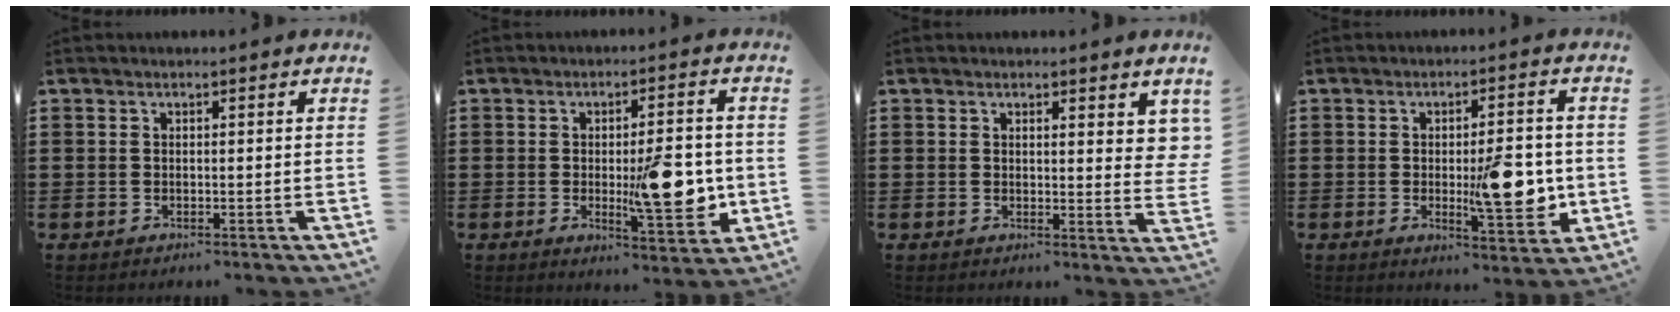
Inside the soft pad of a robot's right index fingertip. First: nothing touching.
{"total": 11.0, "force": [-1.0, 3.4, 10.4], "torque": [-0.146, -0.011, -0.015]}
{"total": 2.6, "force": [2.0, 0.8, 1.4], "torque": [-0.019, 0.000, 0.034]}
{"total": 10.1, "force": [-0.9, 3.3, 9.6], "torque": [-0.127, -0.009, -0.013]}